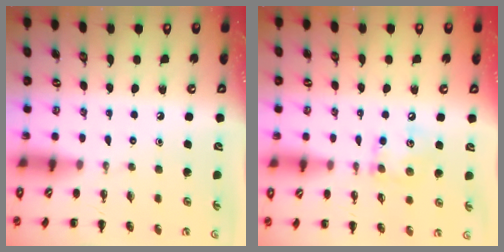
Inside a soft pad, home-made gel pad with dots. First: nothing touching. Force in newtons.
{"total": 9.6, "press": 9.5, "slide": 1.3}